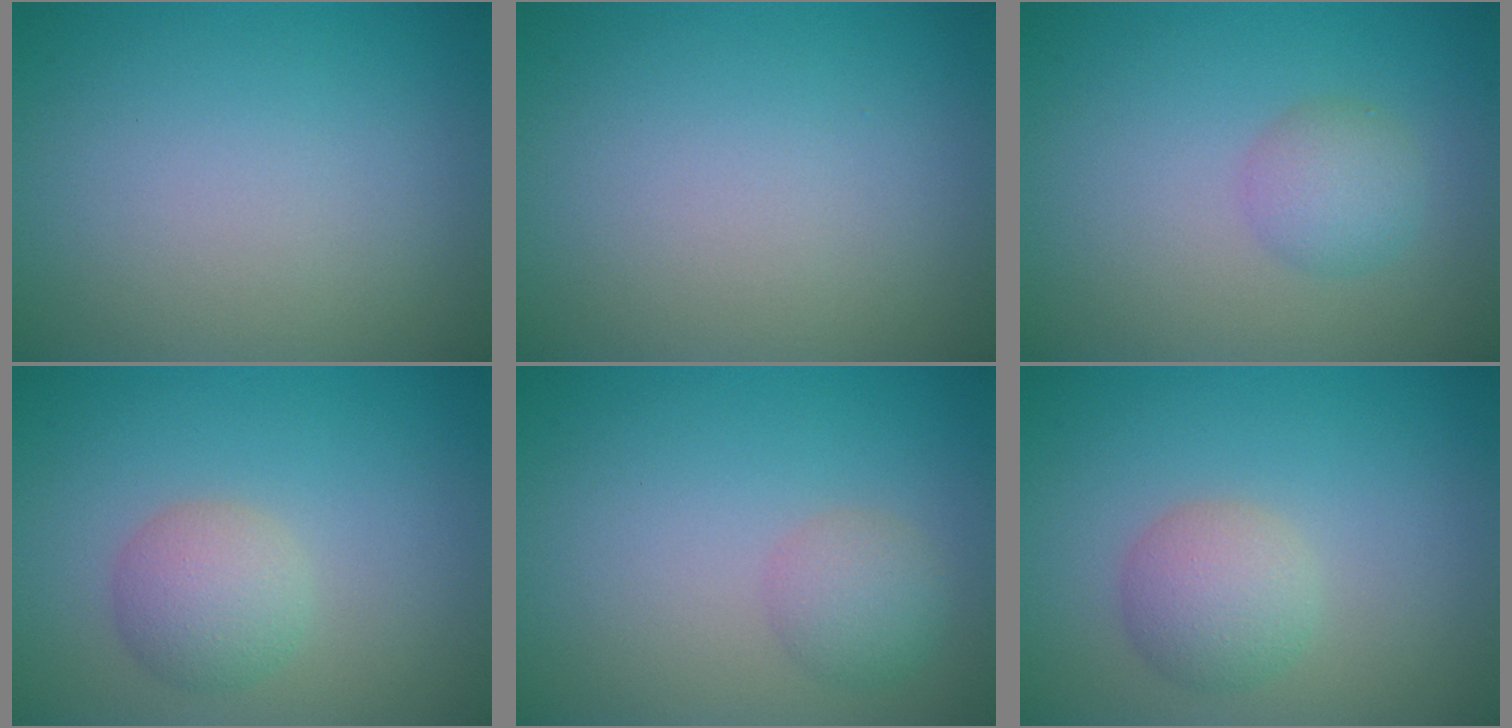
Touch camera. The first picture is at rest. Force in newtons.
{"total": 0.0}
{"total": 2.3, "press": 2.3, "slide": 0.0}
{"total": 3.0, "press": 3.0, "slide": 0.1}
{"total": 2.2, "press": 2.2, "slide": 0.0}
{"total": 3.0, "press": 3.0, "slide": 0.1}